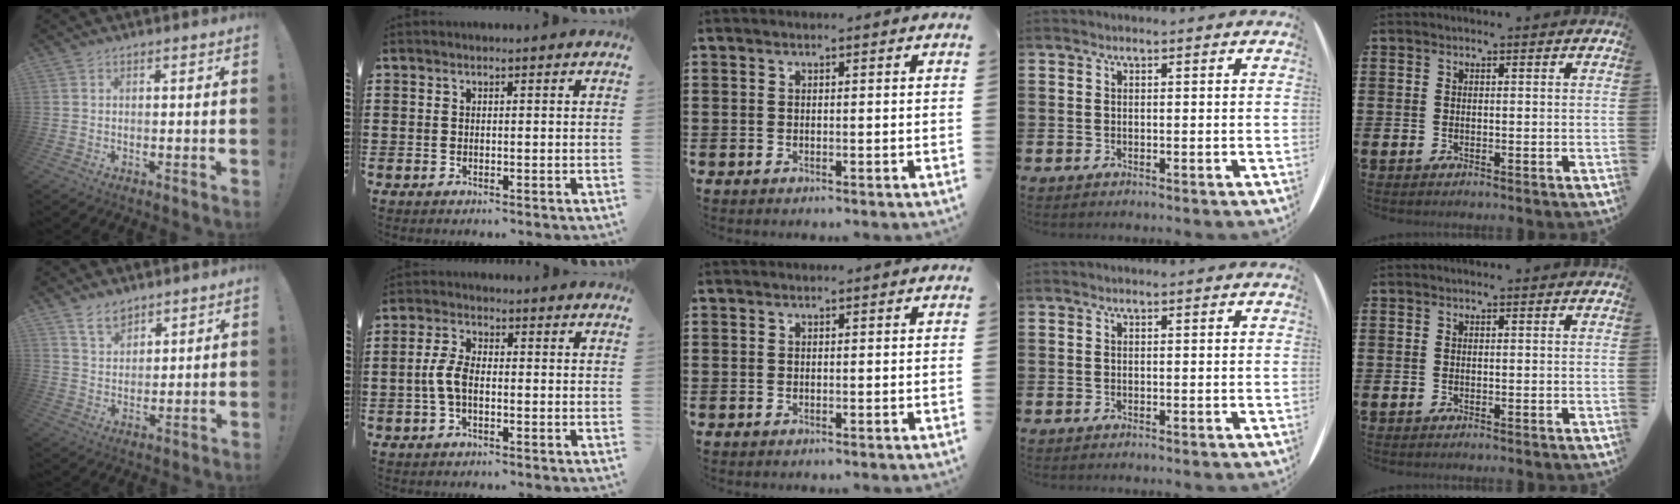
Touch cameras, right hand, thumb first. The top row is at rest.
{"thumb": {"total": 6.5, "force": [5.1, 3.5, 2.0], "torque": [-0.029, -0.029, 0.094]}, "index": {"total": 4.4, "force": [-0.9, 2.0, 3.8], "torque": [-0.104, -0.007, -0.027]}}